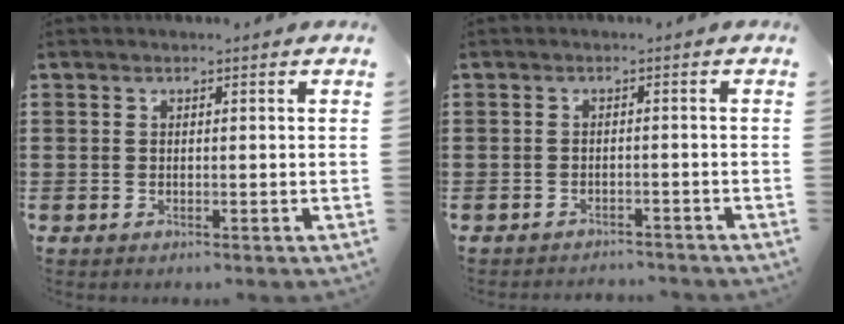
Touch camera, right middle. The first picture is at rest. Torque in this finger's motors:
{"motor_torque": [0.14, 0.03, 0.03, 0.01]}